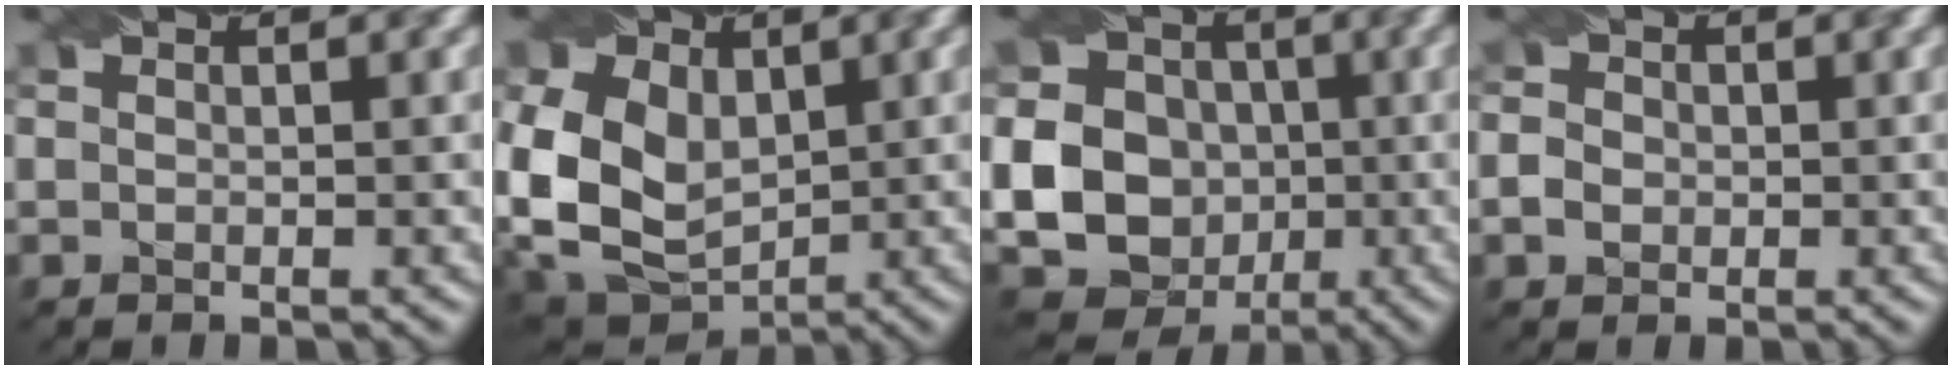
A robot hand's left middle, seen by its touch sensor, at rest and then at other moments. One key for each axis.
{"total": 13.5, "fx": 1.4, "fy": 10.1, "fz": 8.9, "tx": -0.177, "ty": 0.003, "tz": 0.017}
{"total": 19.7, "fx": -2.7, "fy": 18.2, "fz": 7.2, "tx": -0.160, "ty": -0.006, "tz": -0.072}
{"total": 2.3, "fx": -0.3, "fy": 2.1, "fz": 0.9, "tx": -0.004, "ty": 0.010, "tz": -0.015}